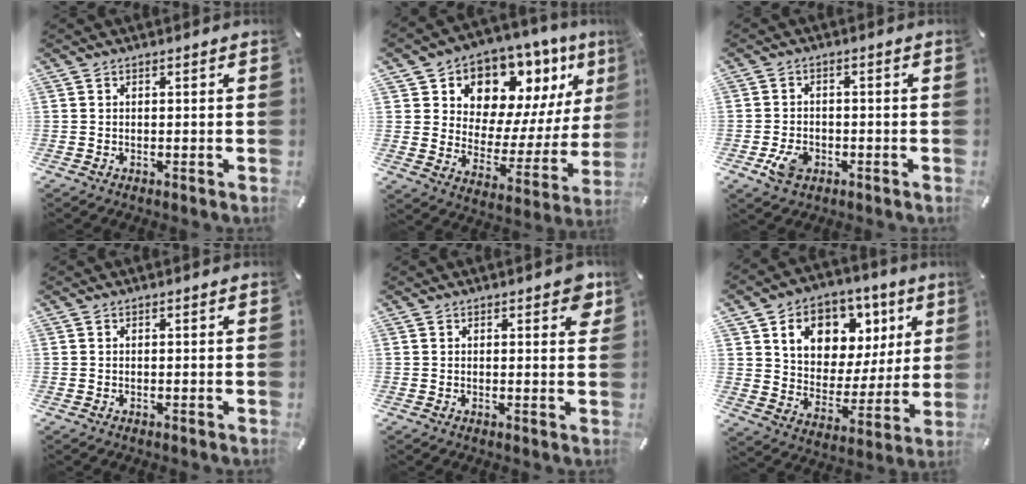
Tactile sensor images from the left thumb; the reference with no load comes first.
{"total": 11.3, "force": [8.7, 7.1, 1.8], "torque": [-0.026, -0.105, 0.155]}
{"total": 5.4, "force": [-2.2, 3.9, 3.1], "torque": [-0.067, 0.007, -0.040]}
{"total": 0.0}
{"total": 3.7, "force": [2.0, 1.8, 2.6], "torque": [-0.025, -0.004, 0.028]}
{"total": 13.1, "force": [6.4, 10.0, 5.6], "torque": [-0.085, -0.042, 0.117]}